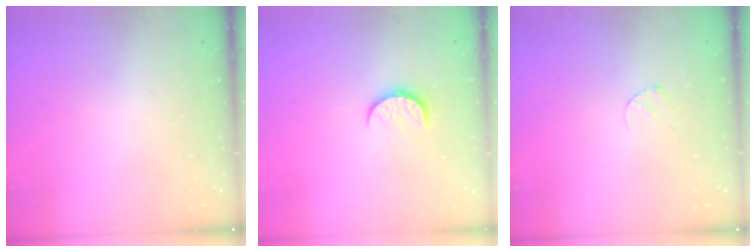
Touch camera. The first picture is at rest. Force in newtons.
{"total": 7.5, "press": 7.4, "slide": 0.4}
{"total": 3.2, "press": 3.2, "slide": 0.3}